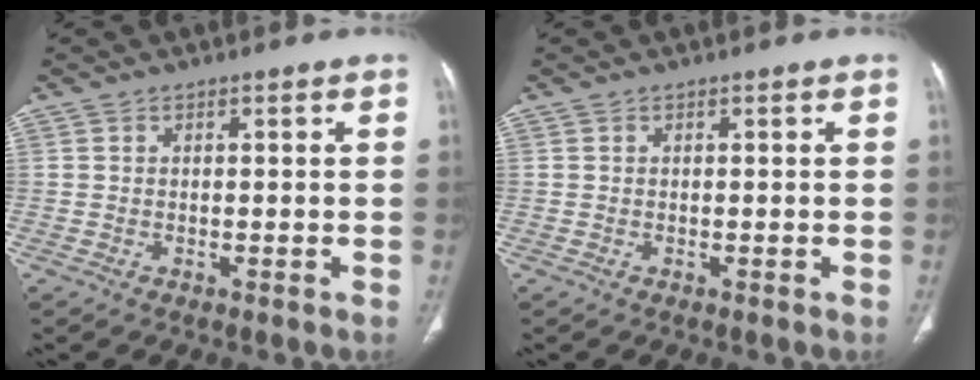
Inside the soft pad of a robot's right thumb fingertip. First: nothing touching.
{"total": 0.0}